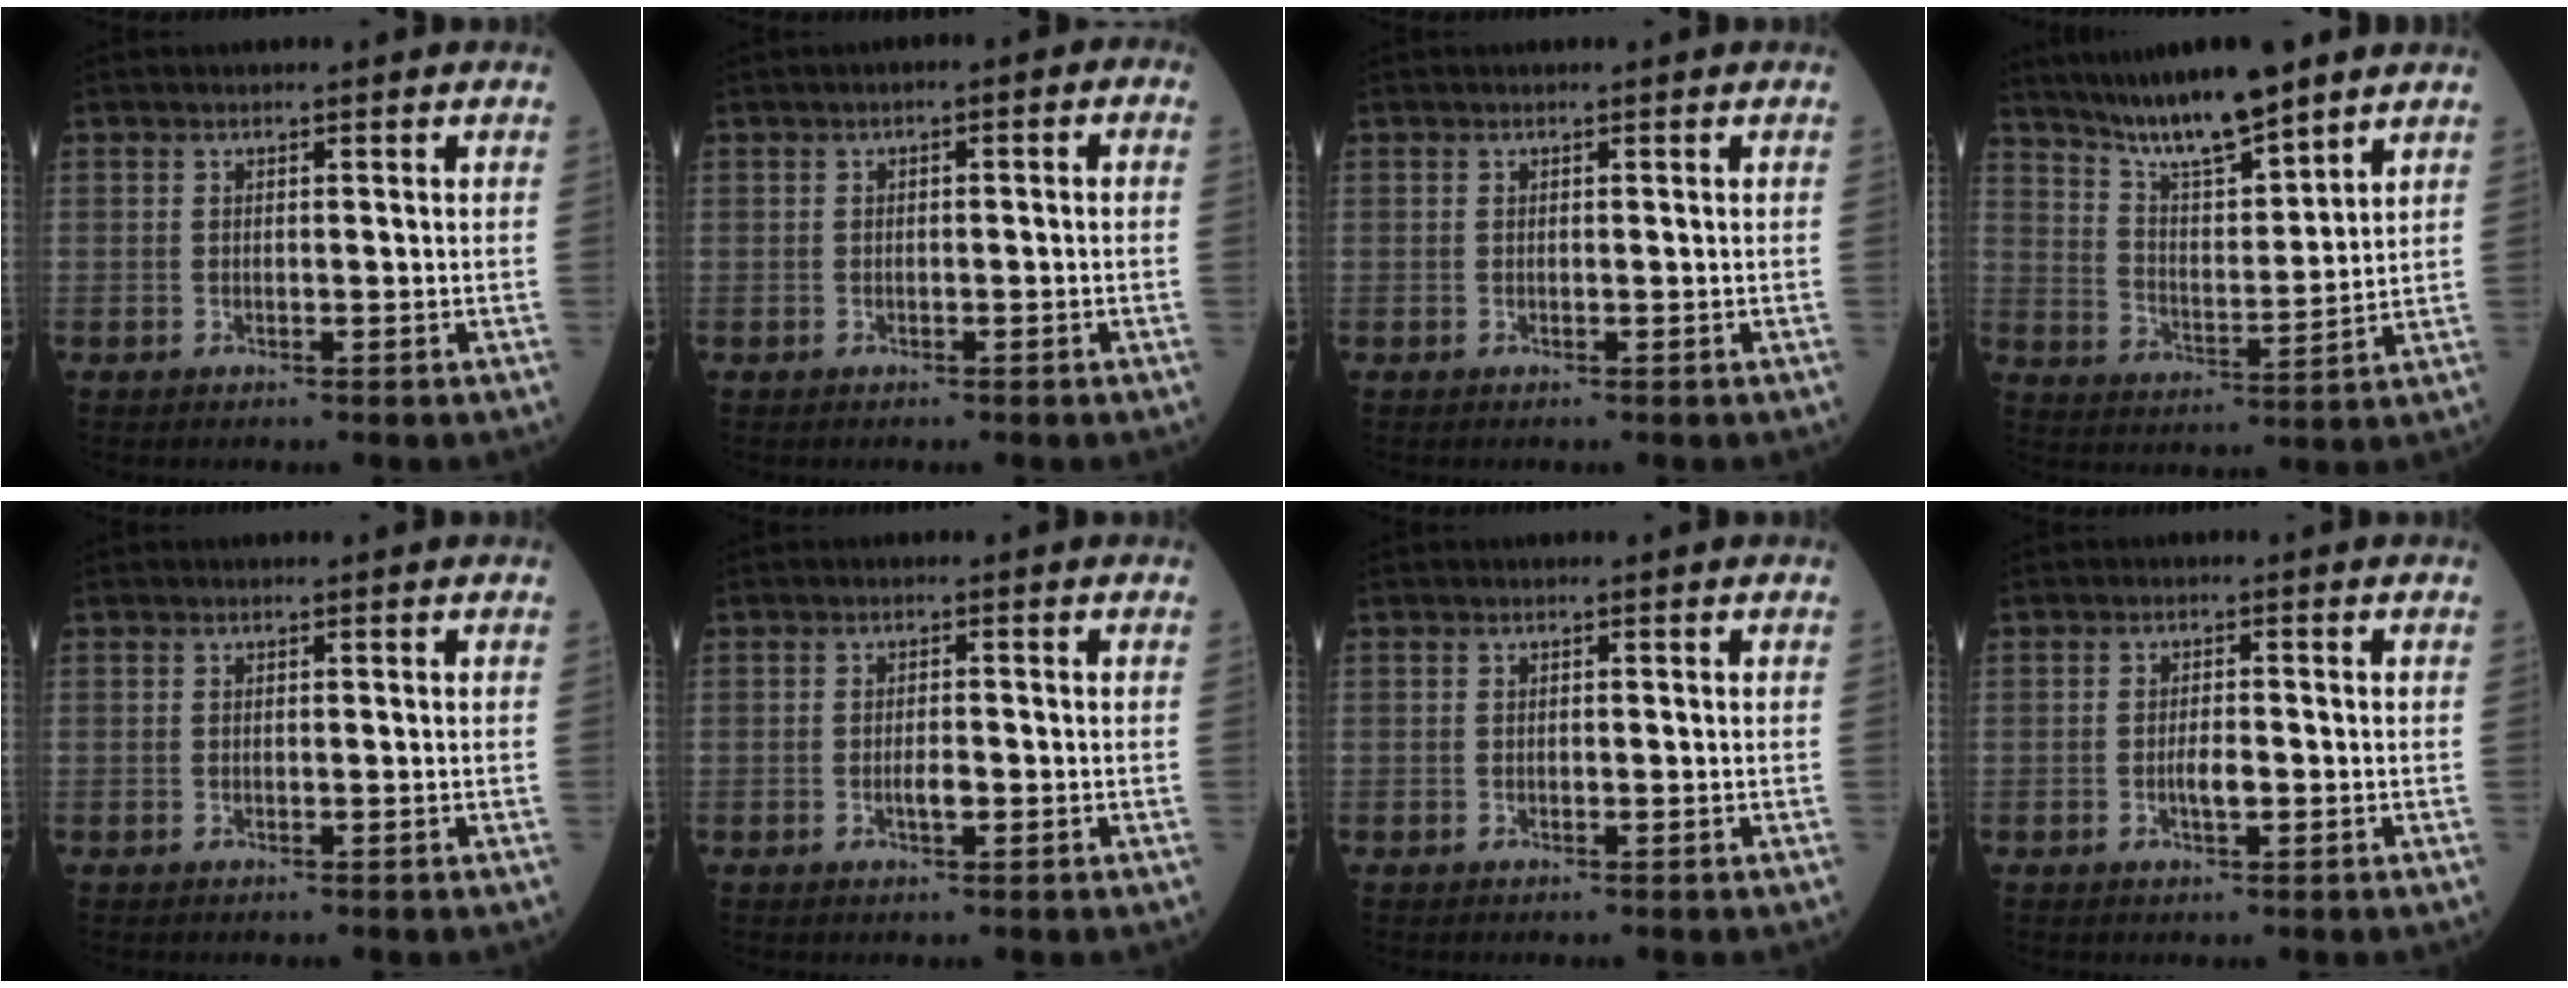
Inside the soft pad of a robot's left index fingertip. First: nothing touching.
{"total": 1.8, "force": [-0.1, 0.8, 1.7], "torque": [-0.018, 0.013, -0.007]}
{"total": 0.0}
{"total": 12.0, "force": [10.1, 1.2, 6.5], "torque": [-0.119, 0.005, 0.184]}
{"total": 0.0}
{"total": 1.7, "force": [-0.6, 0.5, 1.5], "torque": [-0.027, 0.001, -0.010]}
{"total": 0.0}
{"total": 2.2, "force": [-0.7, 0.7, 2.0], "torque": [-0.037, 0.002, -0.012]}